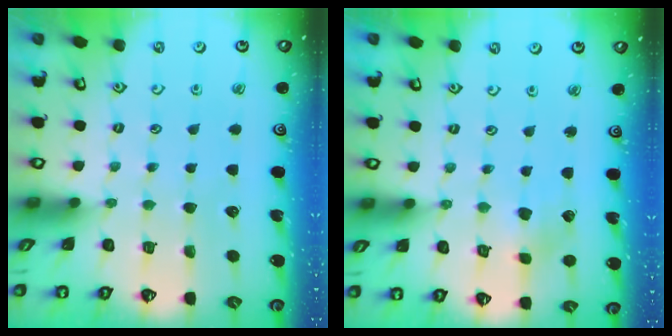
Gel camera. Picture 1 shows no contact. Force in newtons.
{"total": 2.7, "press": 2.7, "slide": 0.3}